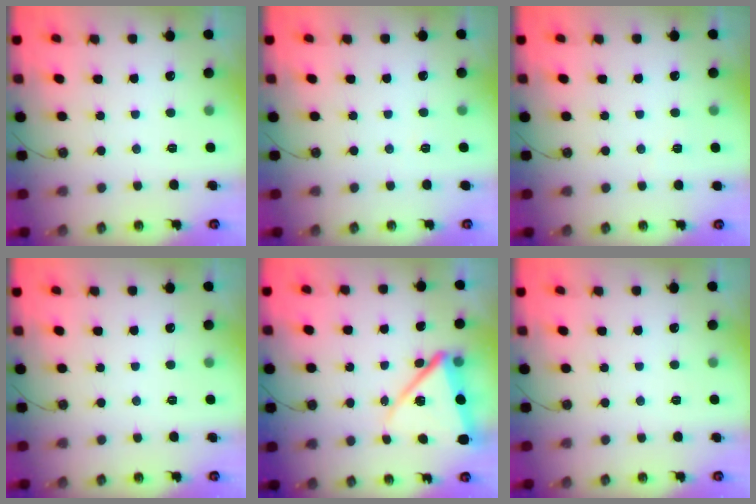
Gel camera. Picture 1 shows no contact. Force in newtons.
{"total": 3.7, "press": 2.9, "slide": 2.2}
{"total": 3.3, "press": 3.1, "slide": 1.0}
{"total": 0.0}
{"total": 12.6, "press": 12.6, "slide": 1.2}
{"total": 0.0}